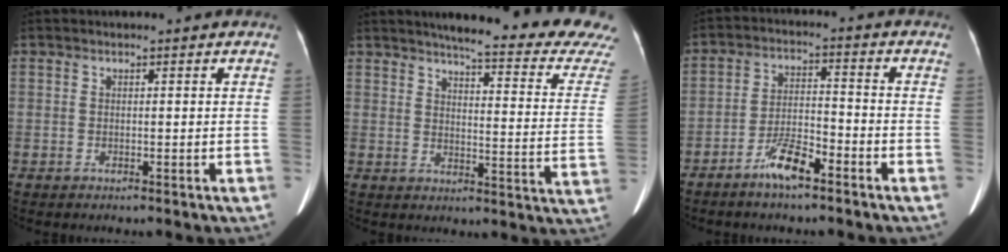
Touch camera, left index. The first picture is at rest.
{"total": 23.0, "force": [21.2, 0.2, 8.9], "torque": [-0.112, -0.100, 0.237]}
{"total": 6.3, "force": [-4.5, 1.2, 4.2], "torque": [-0.088, 0.001, -0.083]}